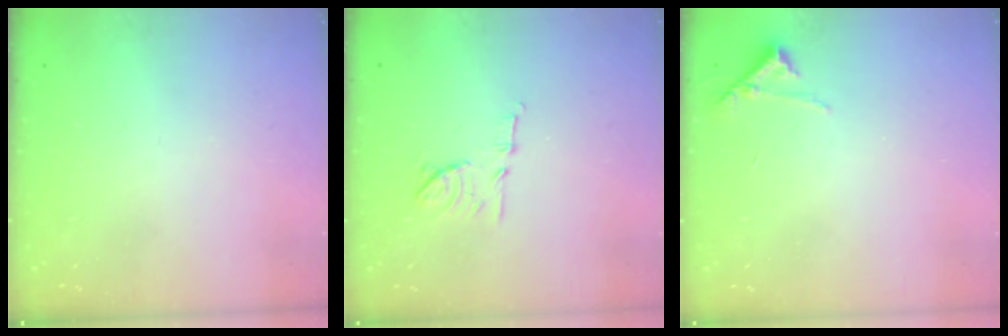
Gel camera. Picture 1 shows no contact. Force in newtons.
{"total": 8.3, "press": 8.3, "slide": 1.1}
{"total": 6.4, "press": 6.4, "slide": 0.2}